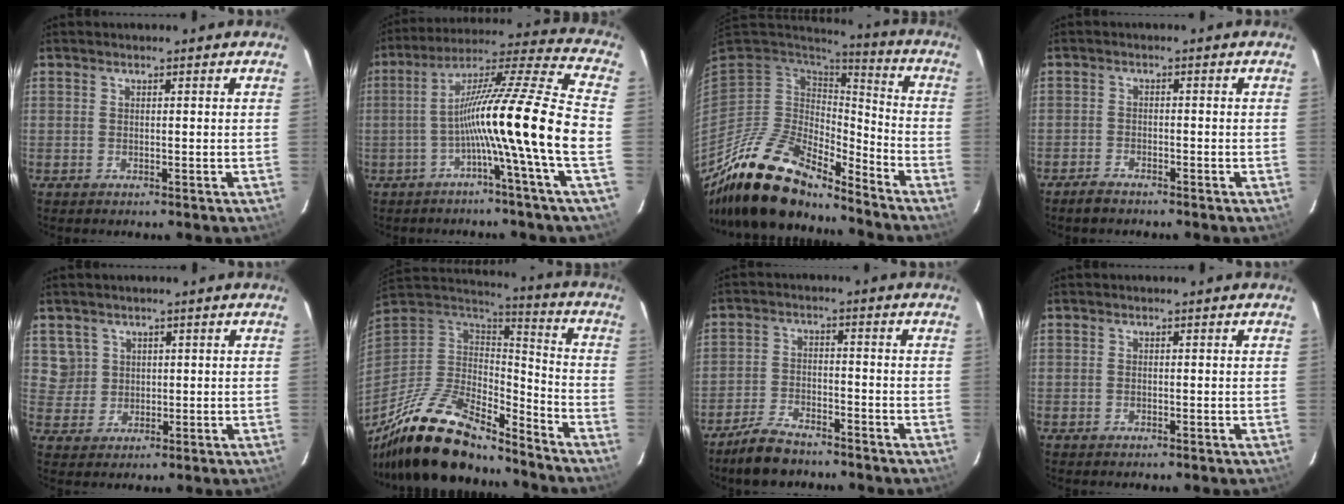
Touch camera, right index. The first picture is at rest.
{"total": 16.8, "force": [-4.2, -2.6, 16.0], "torque": [-0.269, 0.004, -0.087]}
{"total": 19.1, "force": [-15.9, 5.4, 9.1], "torque": [-0.181, -0.026, -0.294]}
{"total": 2.7, "force": [-2.5, 0.9, 0.8], "torque": [-0.032, 0.002, -0.047]}
{"total": 3.9, "force": [1.7, 3.5, 0.0], "torque": [0.013, 0.014, 0.036]}
{"total": 24.6, "force": [-19.0, 8.3, 13.2], "torque": [-0.264, -0.020, -0.327]}
{"total": 7.4, "force": [-6.3, 2.7, 2.9], "torque": [-0.084, 0.004, -0.112]}
{"total": 0.0}